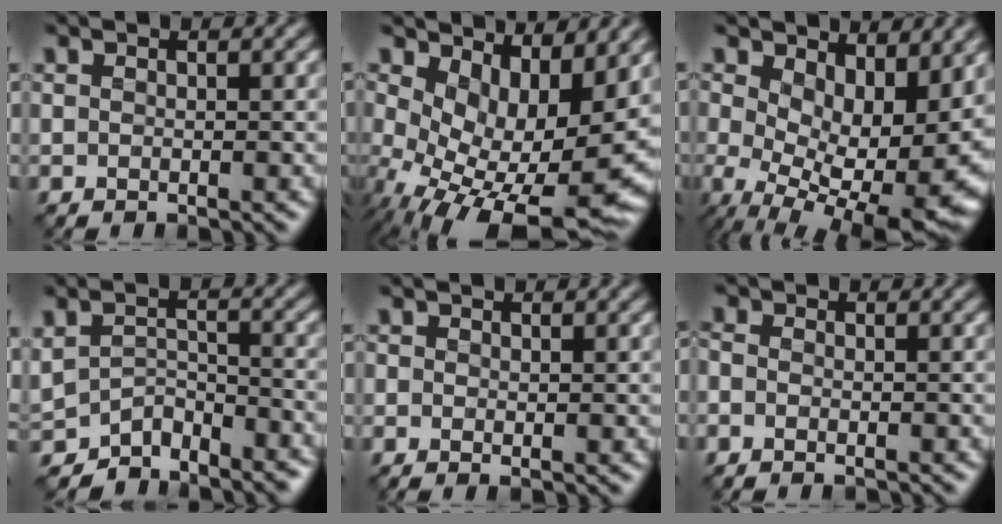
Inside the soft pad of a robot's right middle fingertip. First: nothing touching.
{"total": 13.0, "force": [-0.6, 6.9, 11.0], "torque": [-0.154, -0.031, 0.012]}
{"total": 13.0, "force": [0.2, 6.8, 11.0], "torque": [-0.132, -0.027, 0.031]}
{"total": 4.7, "force": [-4.5, 1.4, 0.4], "torque": [0.000, -0.010, -0.081]}
{"total": 0.0}
{"total": 1.2, "force": [-0.9, 0.7, 0.3], "torque": [-0.009, 0.005, -0.029]}